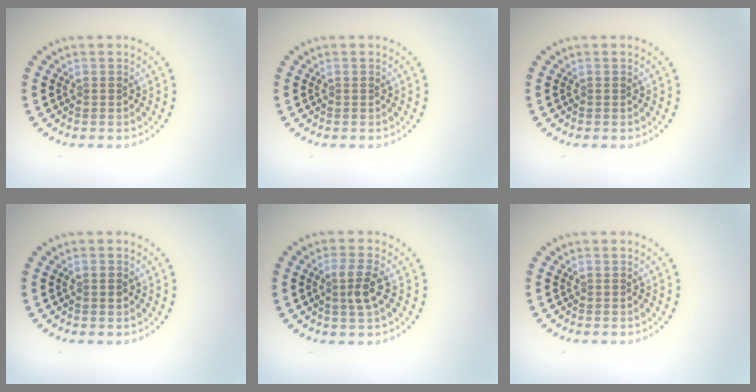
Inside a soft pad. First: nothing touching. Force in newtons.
{"total": 0.0}
{"total": 0.0}
{"total": 1.0, "press": 1.0, "slide": 0.1}
{"total": 2.5, "press": 2.3, "slide": 1.0}
{"total": 0.0}